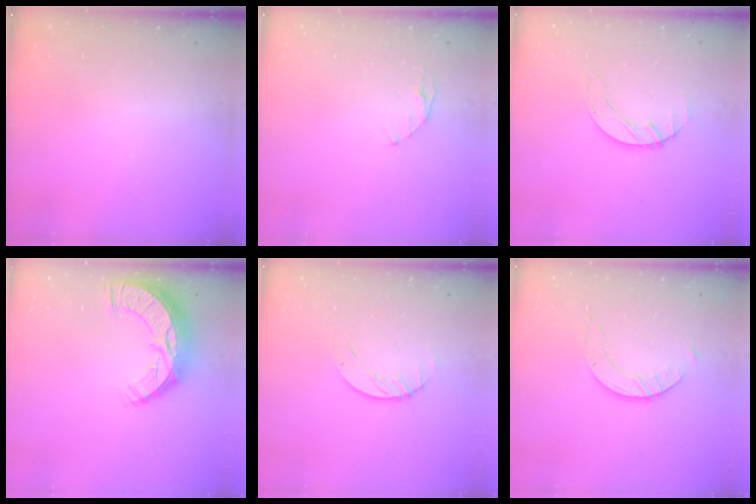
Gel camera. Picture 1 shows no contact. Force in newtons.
{"total": 3.9, "press": 3.9, "slide": 0.5}
{"total": 2.9, "press": 2.8, "slide": 0.3}
{"total": 12.3, "press": 12.2, "slide": 0.9}
{"total": 1.9, "press": 1.9, "slide": 0.2}
{"total": 2.9, "press": 2.9, "slide": 0.3}